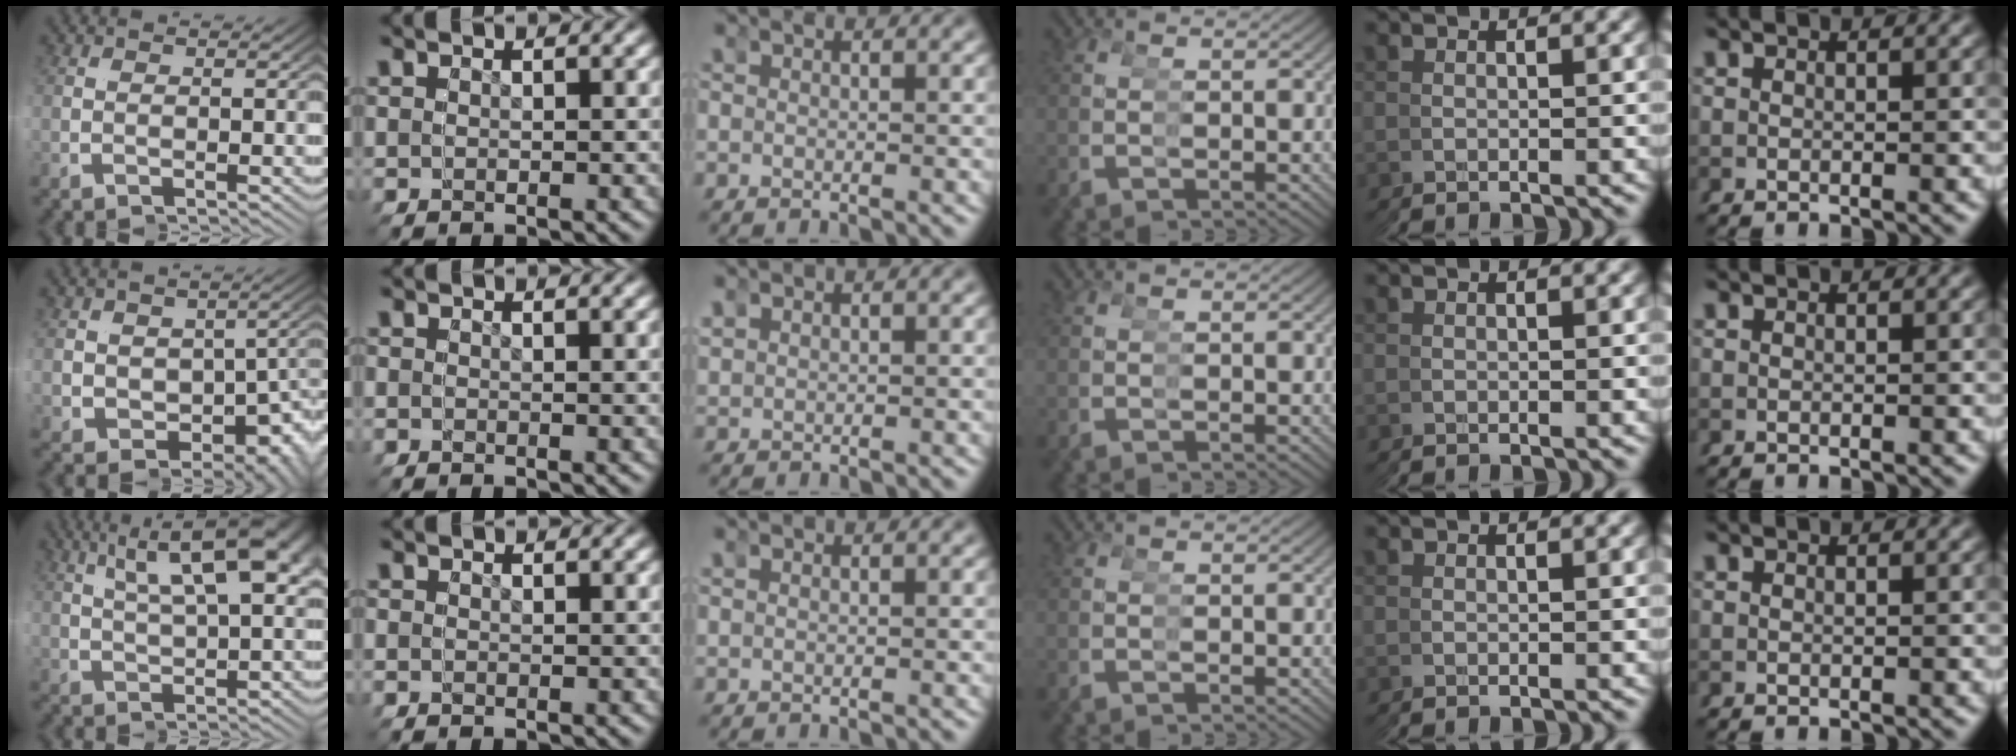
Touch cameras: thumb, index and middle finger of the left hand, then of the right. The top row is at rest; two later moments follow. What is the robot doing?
{"motion": "grasp_and_lifting", "object": "tape"}